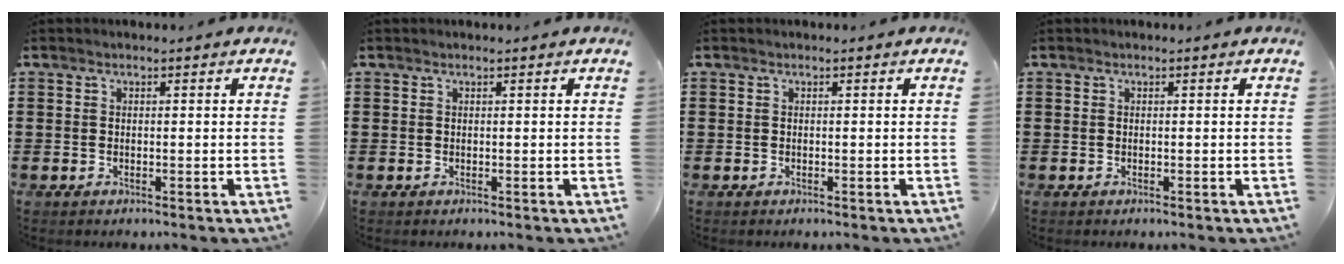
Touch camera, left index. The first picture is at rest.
{"total": 0.0}
{"total": 0.0}
{"total": 0.0}